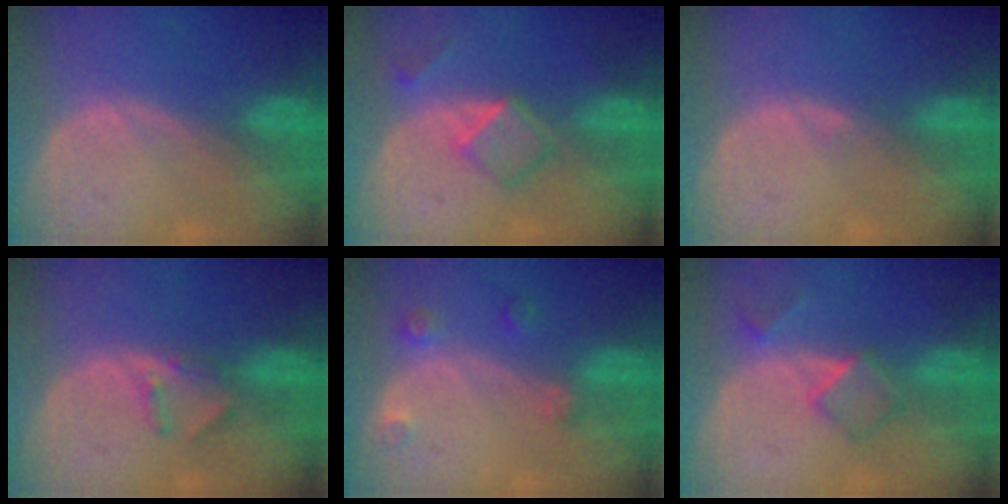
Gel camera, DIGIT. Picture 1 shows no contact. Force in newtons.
{"total": 5.2, "press": 4.6, "slide": 2.6}
{"total": 0.6, "press": 0.5, "slide": 0.4}
{"total": 2.5, "press": 2.3, "slide": 1.0}
{"total": 2.6, "press": 2.6, "slide": 0.3}
{"total": 5.1, "press": 4.4, "slide": 2.4}